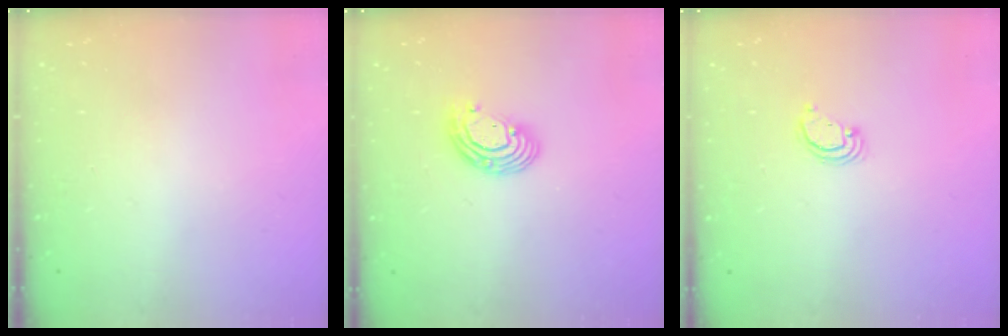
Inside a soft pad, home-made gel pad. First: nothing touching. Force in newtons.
{"total": 8.4, "press": 8.3, "slide": 1.4}
{"total": 2.6, "press": 2.6, "slide": 0.2}